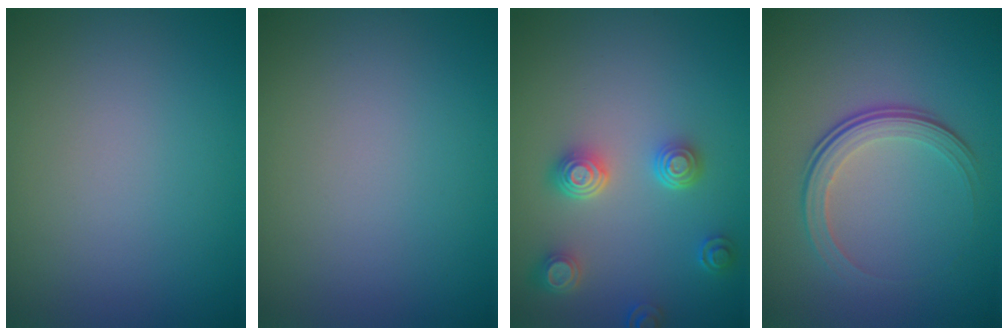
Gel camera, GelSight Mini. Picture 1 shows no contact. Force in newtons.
{"total": 0.0}
{"total": 3.9, "press": 3.2, "slide": 2.3}
{"total": 3.6, "press": 2.4, "slide": 2.7}